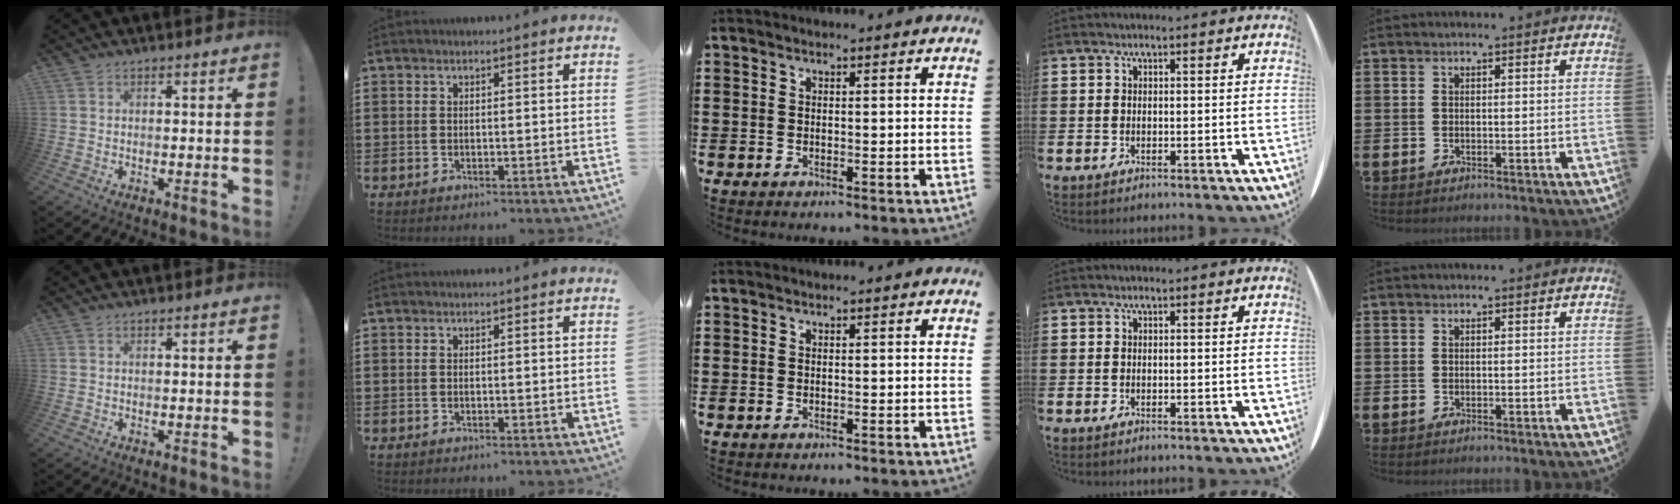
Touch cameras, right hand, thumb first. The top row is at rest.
{}